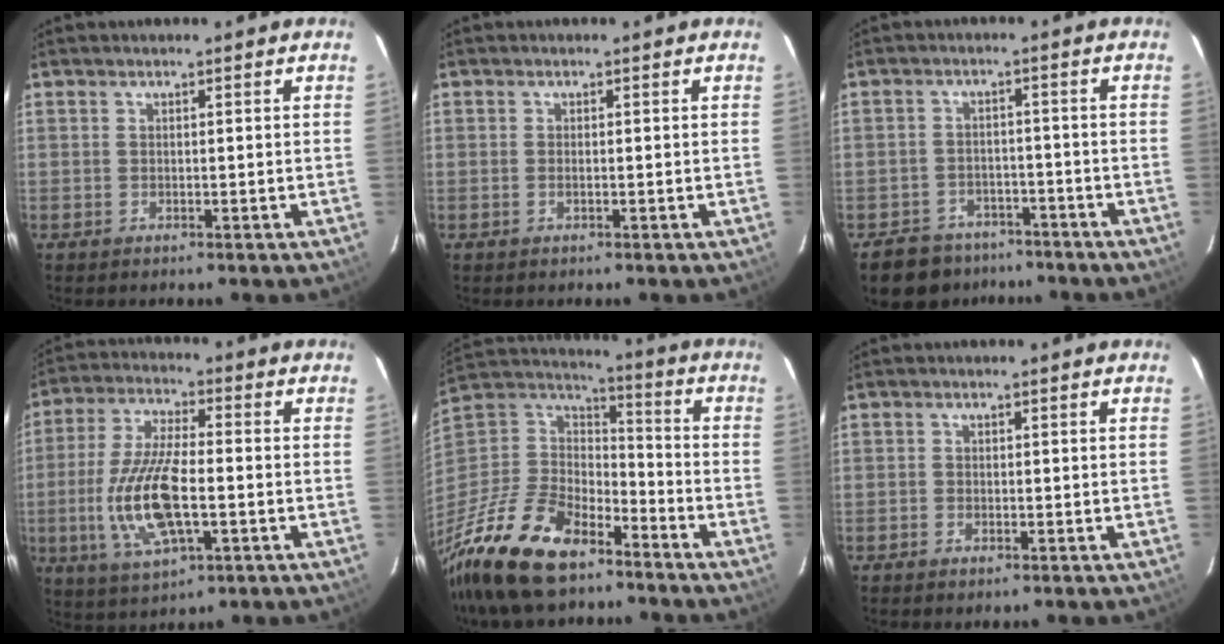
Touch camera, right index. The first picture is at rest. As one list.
[{"total": 0.8, "force": [-0.2, 0.1, 0.8], "torque": [-0.016, 0.002, -0.005]}, {"total": 10.7, "force": [-8.0, 6.6, 2.9], "torque": [-0.084, 0.014, -0.107]}, {"total": 14.9, "force": [-3.2, 5.3, 13.6], "torque": [-0.285, -0.007, -0.058]}, {"total": 23.6, "force": [-16.8, 10.6, 12.6], "torque": [-0.284, -0.014, -0.294]}, {"total": 1.1, "force": [-0.8, 0.6, 0.5], "torque": [-0.011, -0.003, -0.016]}]